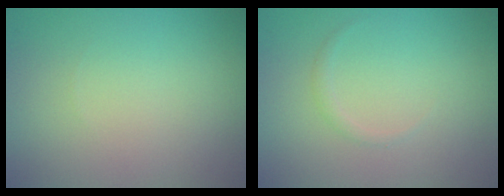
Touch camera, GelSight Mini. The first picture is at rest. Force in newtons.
{"total": 0.6, "press": 0.6, "slide": 0.0}